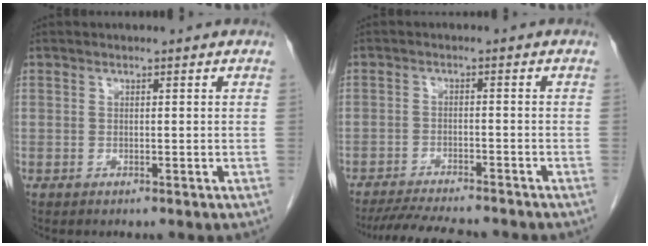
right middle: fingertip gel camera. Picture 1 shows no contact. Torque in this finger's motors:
{"motor_torque": [0.08, -0.07, 0.02, 0.04]}